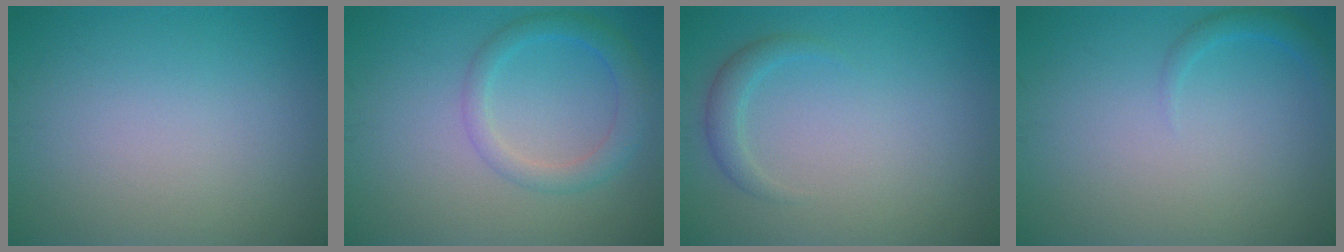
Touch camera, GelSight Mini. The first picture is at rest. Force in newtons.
{"total": 3.0, "press": 3.0, "slide": 0.2}
{"total": 1.6, "press": 1.6, "slide": 0.1}
{"total": 1.1, "press": 1.1, "slide": 0.1}